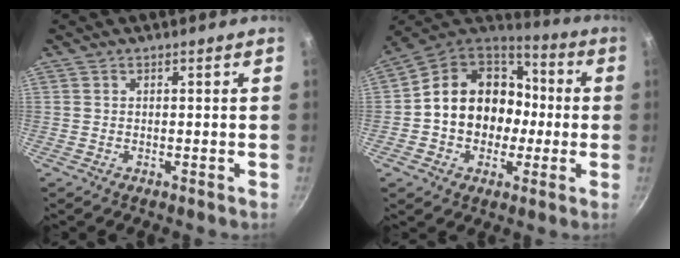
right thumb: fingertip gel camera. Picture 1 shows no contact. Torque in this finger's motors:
{"motor_torque": [-0.23, 0.88, 0.47, 0.40, 0.12]}